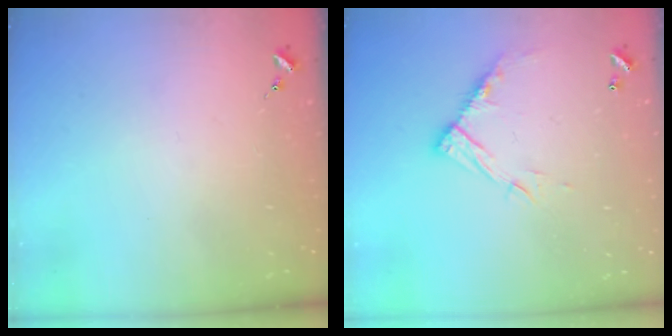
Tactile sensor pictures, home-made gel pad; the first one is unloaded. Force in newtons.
{"total": 11.4, "press": 11.4, "slide": 0.7}